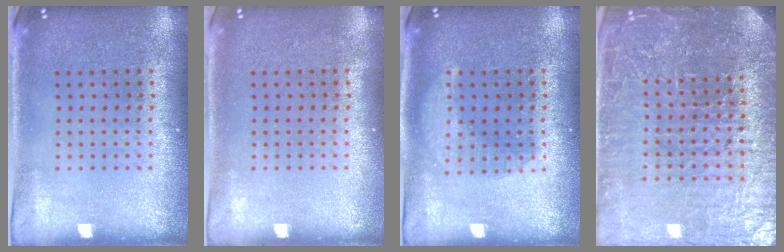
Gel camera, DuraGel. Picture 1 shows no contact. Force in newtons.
{"total": 0.0}
{"total": 2.2, "press": 2.2, "slide": 0.3}
{"total": 6.0, "press": 5.4, "slide": 2.8}